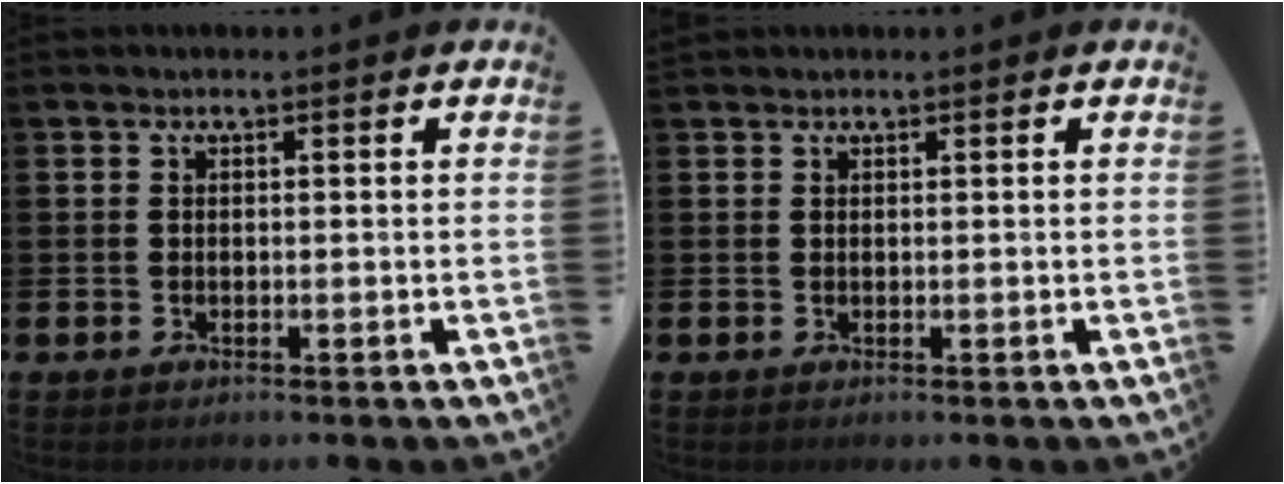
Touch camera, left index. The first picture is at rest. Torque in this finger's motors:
{"motor_torque": [-0.05, -0.05, -0.02, 0.01]}